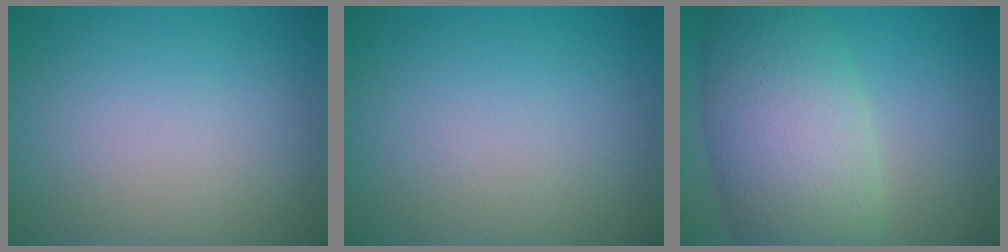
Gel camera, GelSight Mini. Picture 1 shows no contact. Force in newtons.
{"total": 0.0}
{"total": 9.6, "press": 9.6, "slide": 0.4}